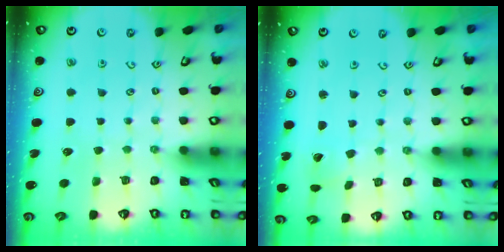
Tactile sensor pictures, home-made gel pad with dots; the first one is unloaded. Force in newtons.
{"total": 1.5, "press": 1.5, "slide": 0.1}